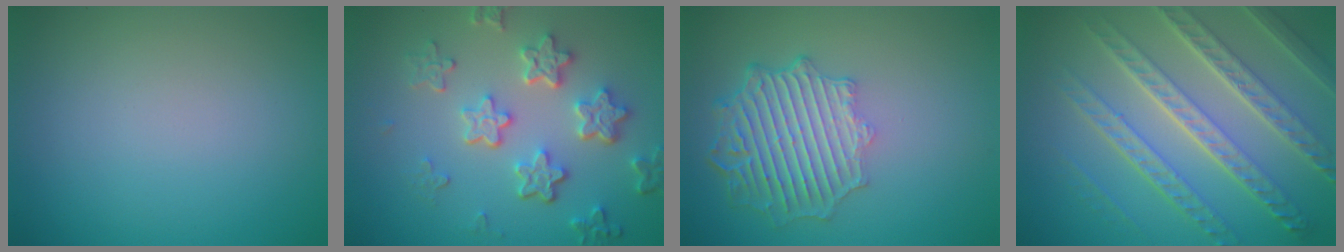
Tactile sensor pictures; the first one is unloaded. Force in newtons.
{"total": 5.2, "press": 4.1, "slide": 3.2}
{"total": 6.5, "press": 5.0, "slide": 4.1}
{"total": 8.2, "press": 5.9, "slide": 5.7}